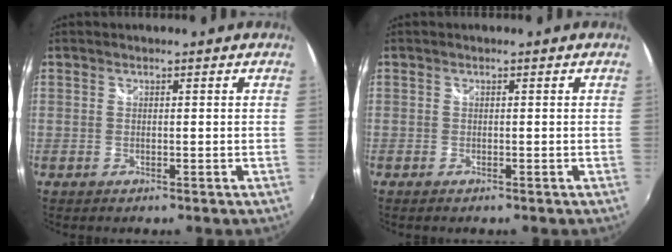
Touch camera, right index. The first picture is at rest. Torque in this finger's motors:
{"motor_torque": [0.17, -0.13, 0.02, 0.01]}